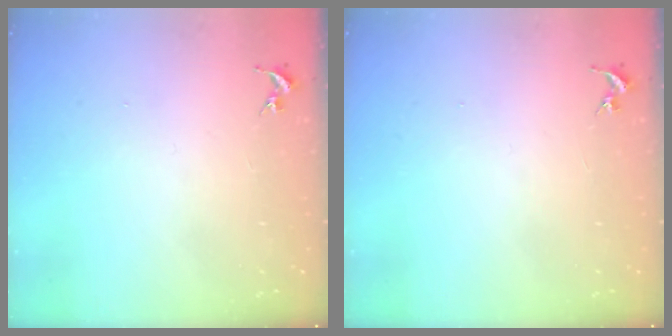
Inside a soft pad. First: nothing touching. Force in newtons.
{"total": 0.0}